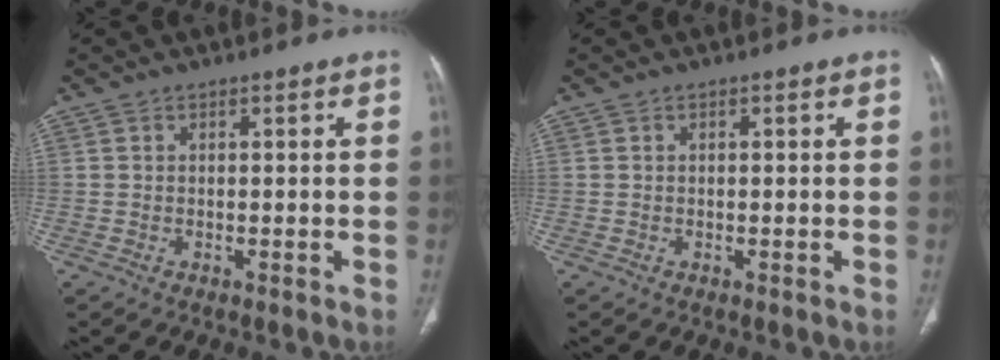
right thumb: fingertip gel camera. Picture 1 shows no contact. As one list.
[{"total": 0.0}]